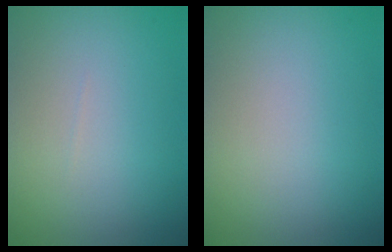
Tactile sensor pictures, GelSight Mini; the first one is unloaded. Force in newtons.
{"total": 0.0}